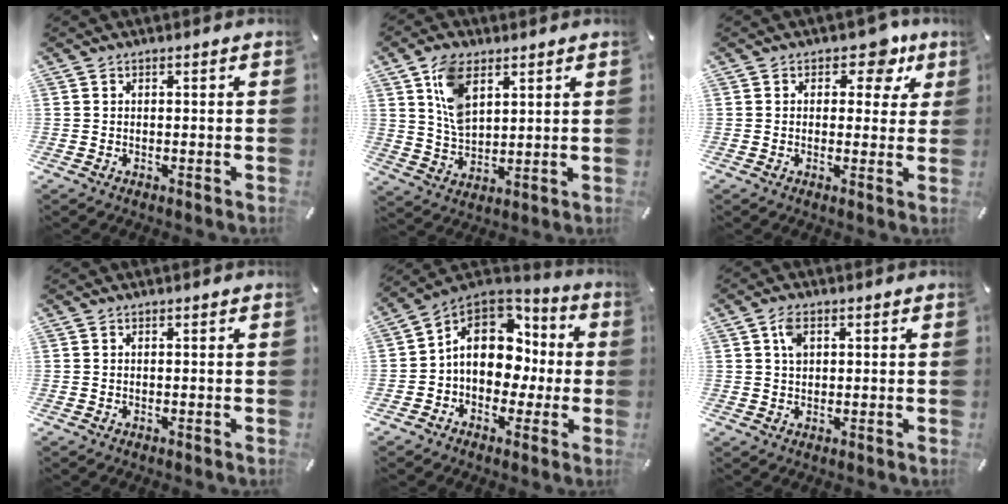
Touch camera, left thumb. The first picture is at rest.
{"total": 9.5, "force": [4.5, 5.7, 6.2], "torque": [-0.125, -0.004, 0.083]}
{"total": 7.1, "force": [3.5, 4.6, 4.1], "torque": [-0.030, -0.020, 0.050]}
{"total": 0.0}
{"total": 13.7, "force": [1.3, 11.0, 8.0], "torque": [-0.139, -0.001, 0.029]}
{"total": 3.7, "force": [1.2, 2.5, 2.5], "torque": [-0.040, 0.001, 0.016]}